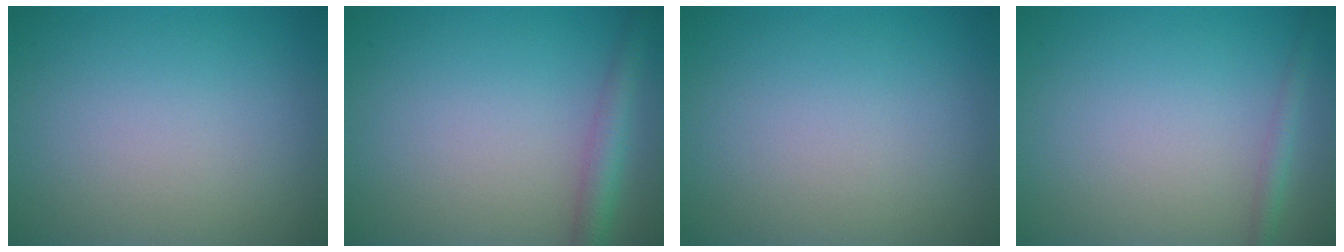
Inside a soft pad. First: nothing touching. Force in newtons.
{"total": 2.9, "press": 2.9, "slide": 0.1}
{"total": 0.0}
{"total": 1.3, "press": 1.3, "slide": 0.1}